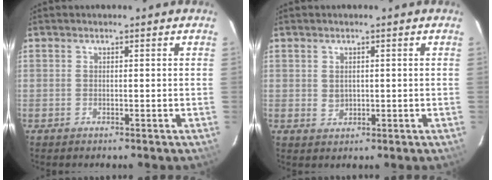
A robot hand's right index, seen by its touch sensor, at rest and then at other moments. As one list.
[{"total": 1.9, "force": [0.4, 1.6, 0.9], "torque": [-0.014, 0.003, 0.009]}]